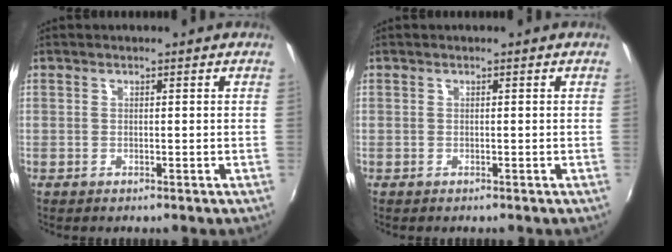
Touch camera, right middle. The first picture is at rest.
{"total": 0.0}